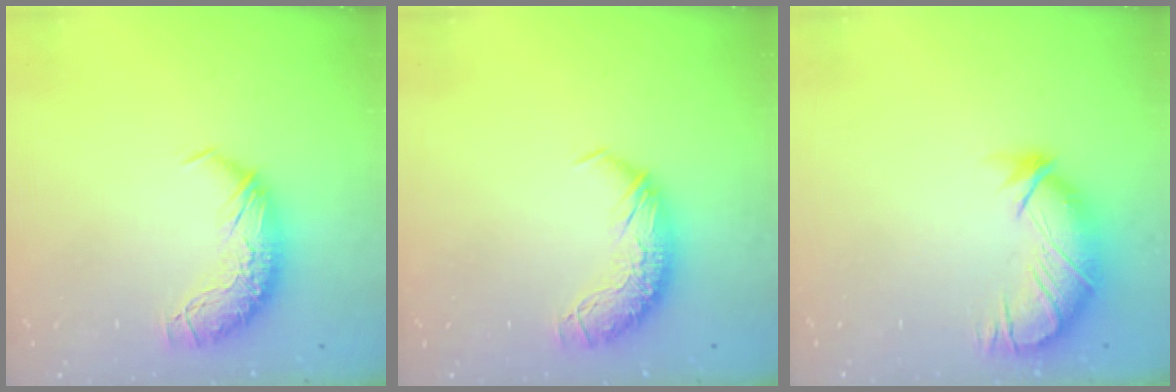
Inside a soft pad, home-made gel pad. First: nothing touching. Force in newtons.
{"total": 0.0}
{"total": 3.9, "press": 3.3, "slide": 2.0}